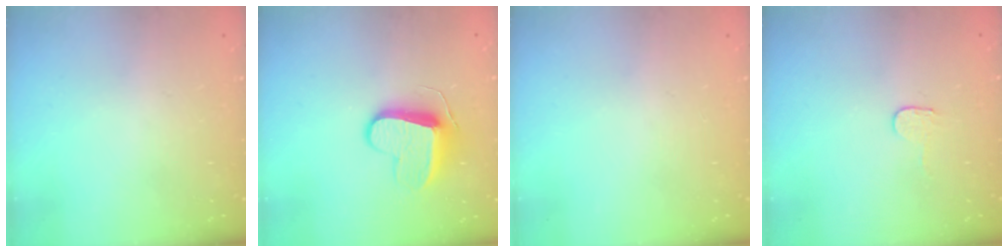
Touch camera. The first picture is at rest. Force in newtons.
{"total": 10.3, "press": 10.2, "slide": 1.2}
{"total": 0.0}
{"total": 2.3, "press": 2.3, "slide": 0.2}